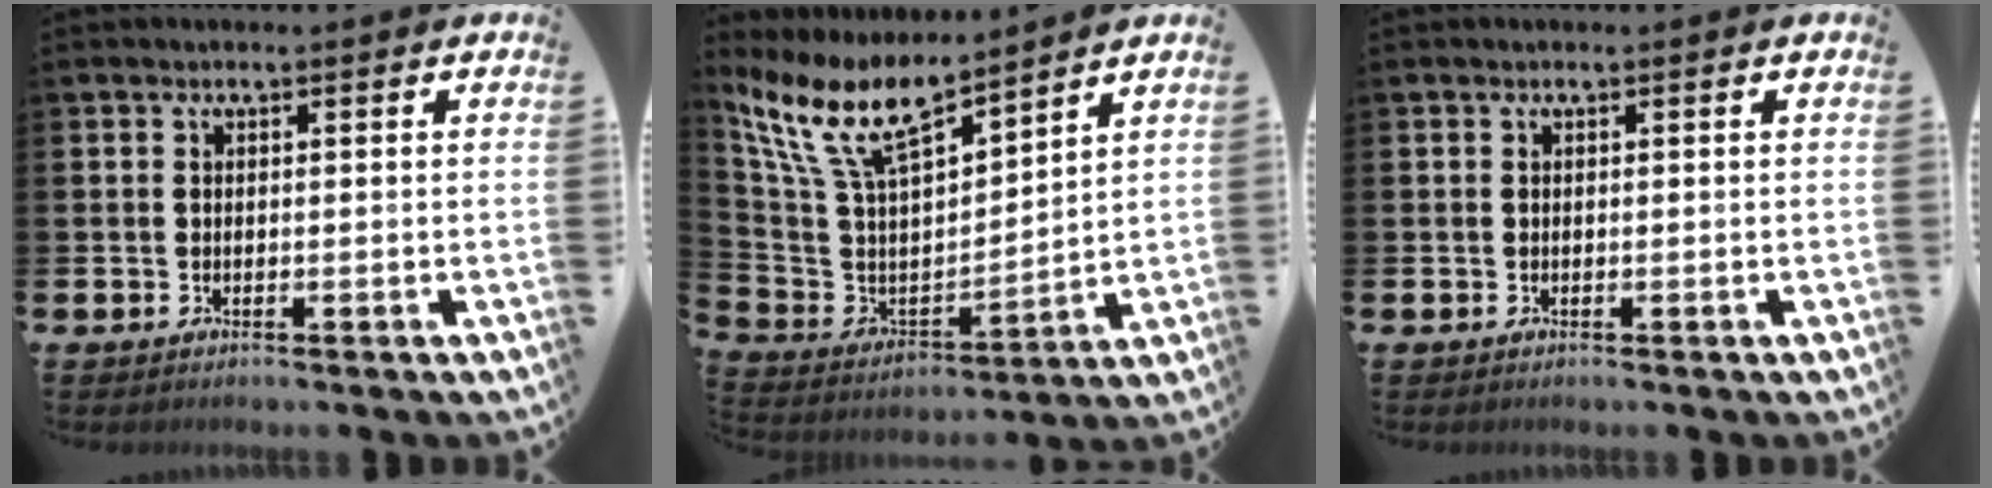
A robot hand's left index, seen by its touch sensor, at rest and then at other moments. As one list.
[{"total": 10.7, "force": [8.6, 3.2, 5.6], "torque": [-0.153, -0.051, 0.152]}, {"total": 0.0}]